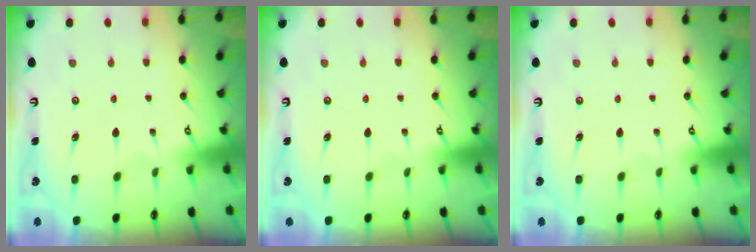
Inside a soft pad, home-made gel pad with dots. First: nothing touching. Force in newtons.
{"total": 0.0}
{"total": 0.0}